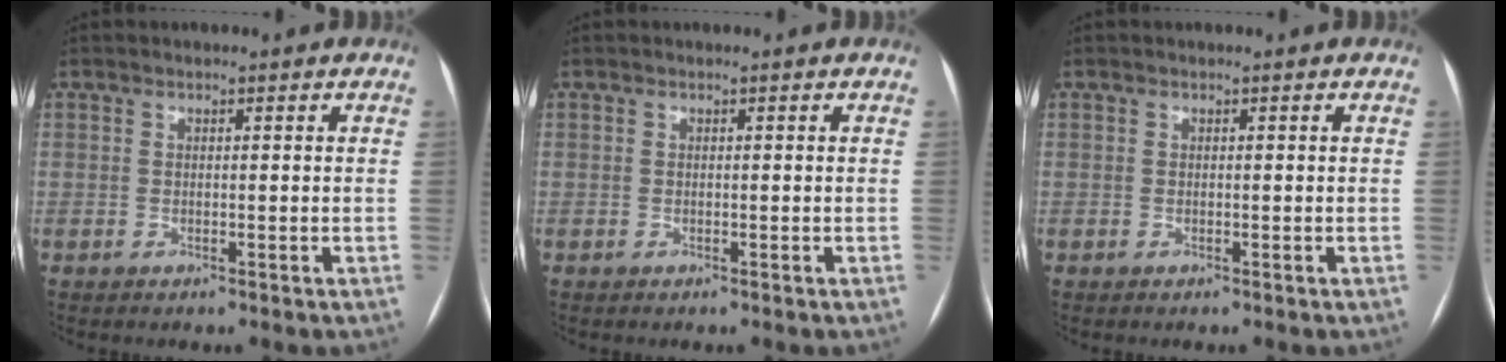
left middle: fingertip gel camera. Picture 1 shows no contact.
{"total": 0.0}
{"total": 0.0}